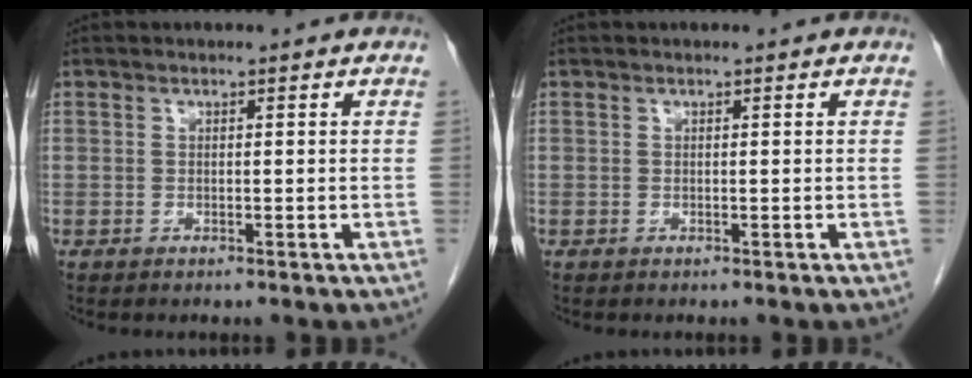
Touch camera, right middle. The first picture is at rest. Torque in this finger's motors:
{"motor_torque": [0.23, -0.07, -0.08, -0.01]}